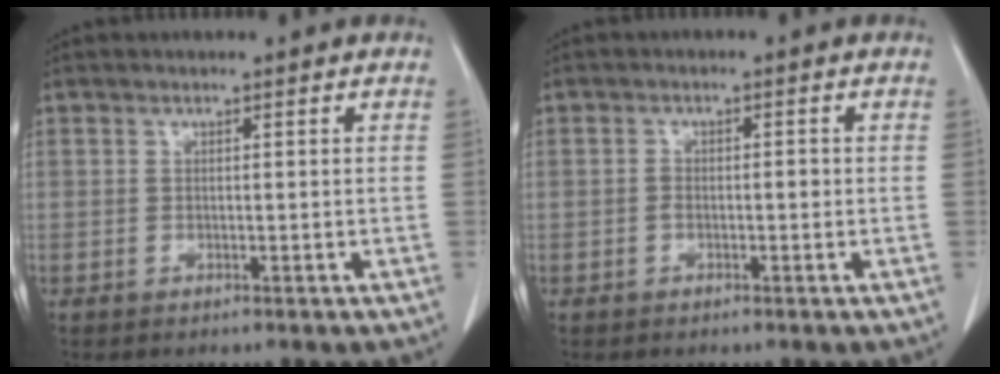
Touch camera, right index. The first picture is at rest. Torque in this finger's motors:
{"motor_torque": [0.21, -0.17, 0.07, 0.03]}